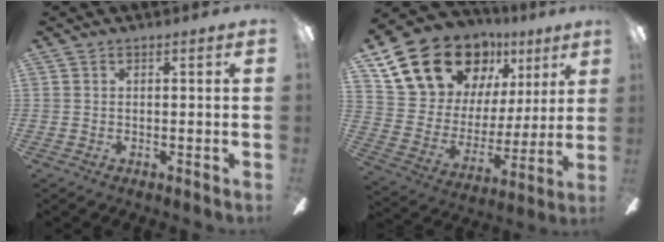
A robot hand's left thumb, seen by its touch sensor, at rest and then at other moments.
{"total": 22.6, "force": [14.5, 14.0, 10.4], "torque": [-0.190, -0.074, 0.281]}